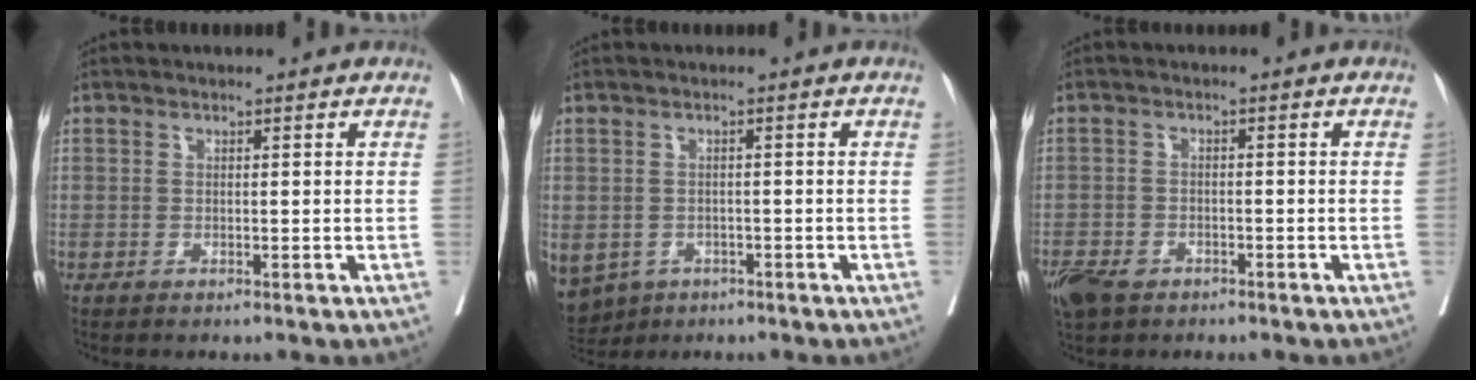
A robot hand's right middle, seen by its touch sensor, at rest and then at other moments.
{"total": 11.8, "force": [-5.9, 9.2, 4.5], "torque": [-0.135, -0.010, -0.077]}
{"total": 8.1, "force": [-5.2, 4.8, 3.9], "torque": [-0.094, -0.009, -0.084]}